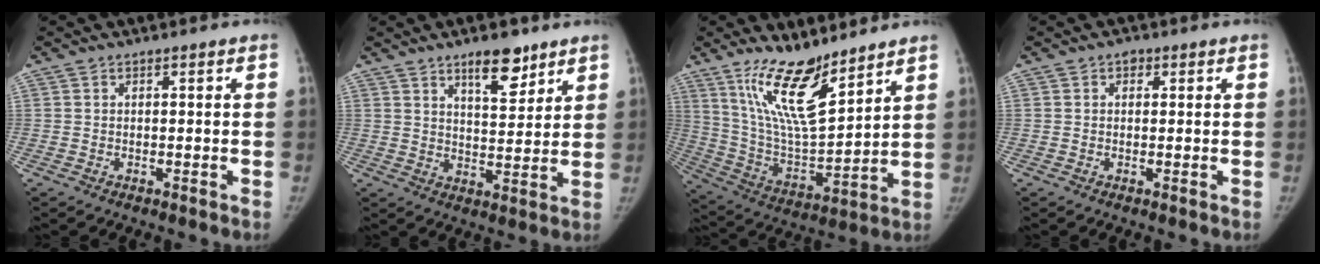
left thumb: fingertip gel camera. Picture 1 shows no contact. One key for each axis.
{"total": 8.4, "fx": 5.8, "fy": 3.2, "fz": 5.2, "tx": -0.055, "ty": -0.040, "tz": 0.092}
{"total": 16.1, "fx": 11.3, "fy": 4.5, "fz": 10.5, "tx": -0.166, "ty": -0.077, "tz": 0.225}
{"total": 1.3, "fx": 0.5, "fy": 1.0, "fz": 0.6, "tx": 0.002, "ty": 0.001, "tz": 0.003}